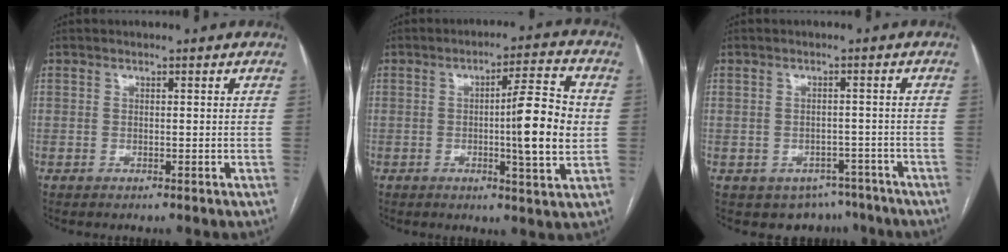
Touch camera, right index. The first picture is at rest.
{"total": 11.2, "force": [-0.2, 0.5, 11.1], "torque": [-0.159, 0.000, -0.006]}
{"total": 6.2, "force": [-4.6, 4.1, 0.5], "torque": [0.013, 0.014, -0.055]}